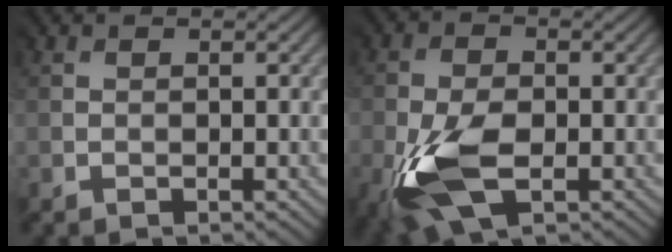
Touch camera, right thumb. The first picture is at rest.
{"total": 9.0, "force": [-3.5, 4.6, 6.8], "torque": [-0.163, -0.016, -0.072]}